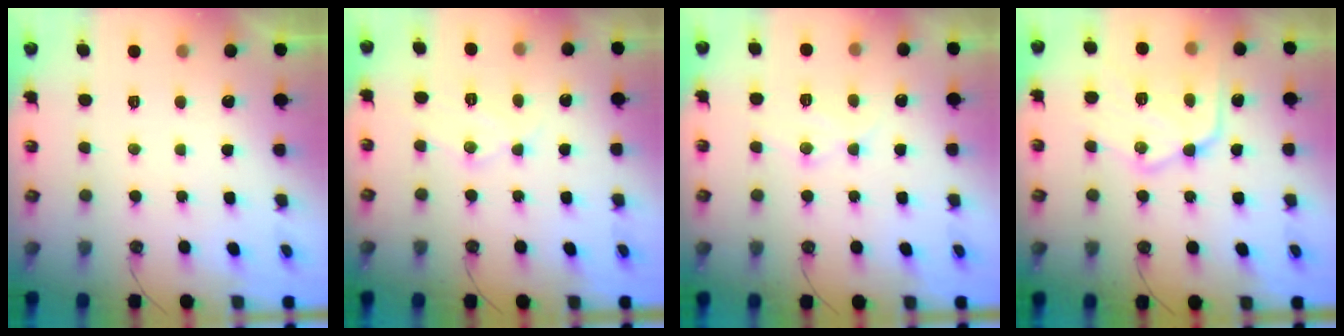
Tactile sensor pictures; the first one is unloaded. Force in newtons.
{"total": 8.9, "press": 8.9, "slide": 0.4}
{"total": 10.5, "press": 10.4, "slide": 0.8}
{"total": 18.8, "press": 18.8, "slide": 1.7}